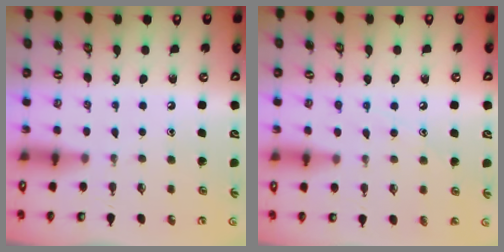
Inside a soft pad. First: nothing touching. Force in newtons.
{"total": 7.5, "press": 7.5, "slide": 0.8}